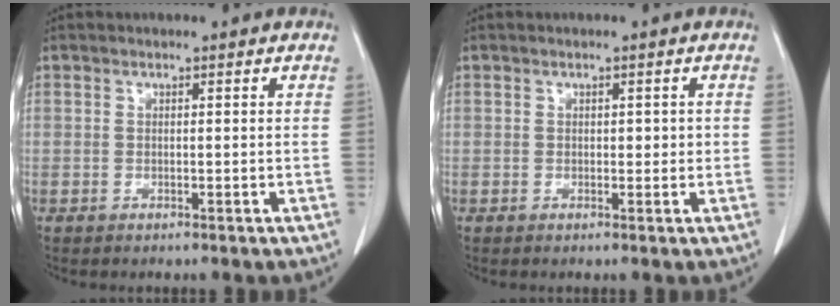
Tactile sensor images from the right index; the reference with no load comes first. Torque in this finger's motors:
{"motor_torque": [0.07, 0.13, 0.02, 0.01]}